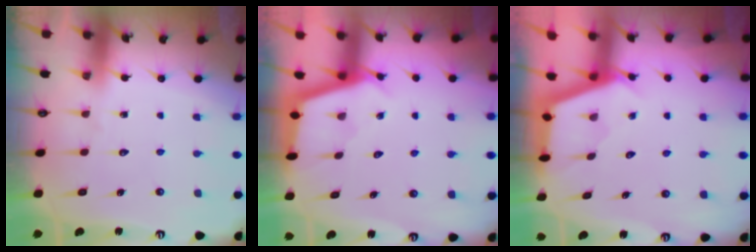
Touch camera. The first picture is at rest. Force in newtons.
{"total": 2.8, "press": 2.8, "slide": 0.3}
{"total": 2.4, "press": 2.4, "slide": 0.2}